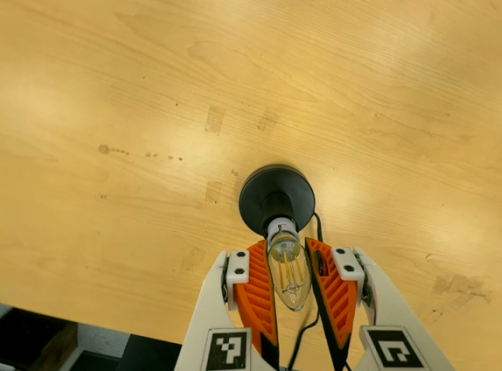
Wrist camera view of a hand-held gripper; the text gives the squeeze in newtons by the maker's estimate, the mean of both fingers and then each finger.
{"total": 11.7, "left": 11.1, "right": 12.2}